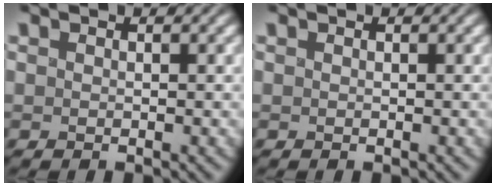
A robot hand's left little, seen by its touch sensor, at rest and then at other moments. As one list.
[{"total": 0.0}]